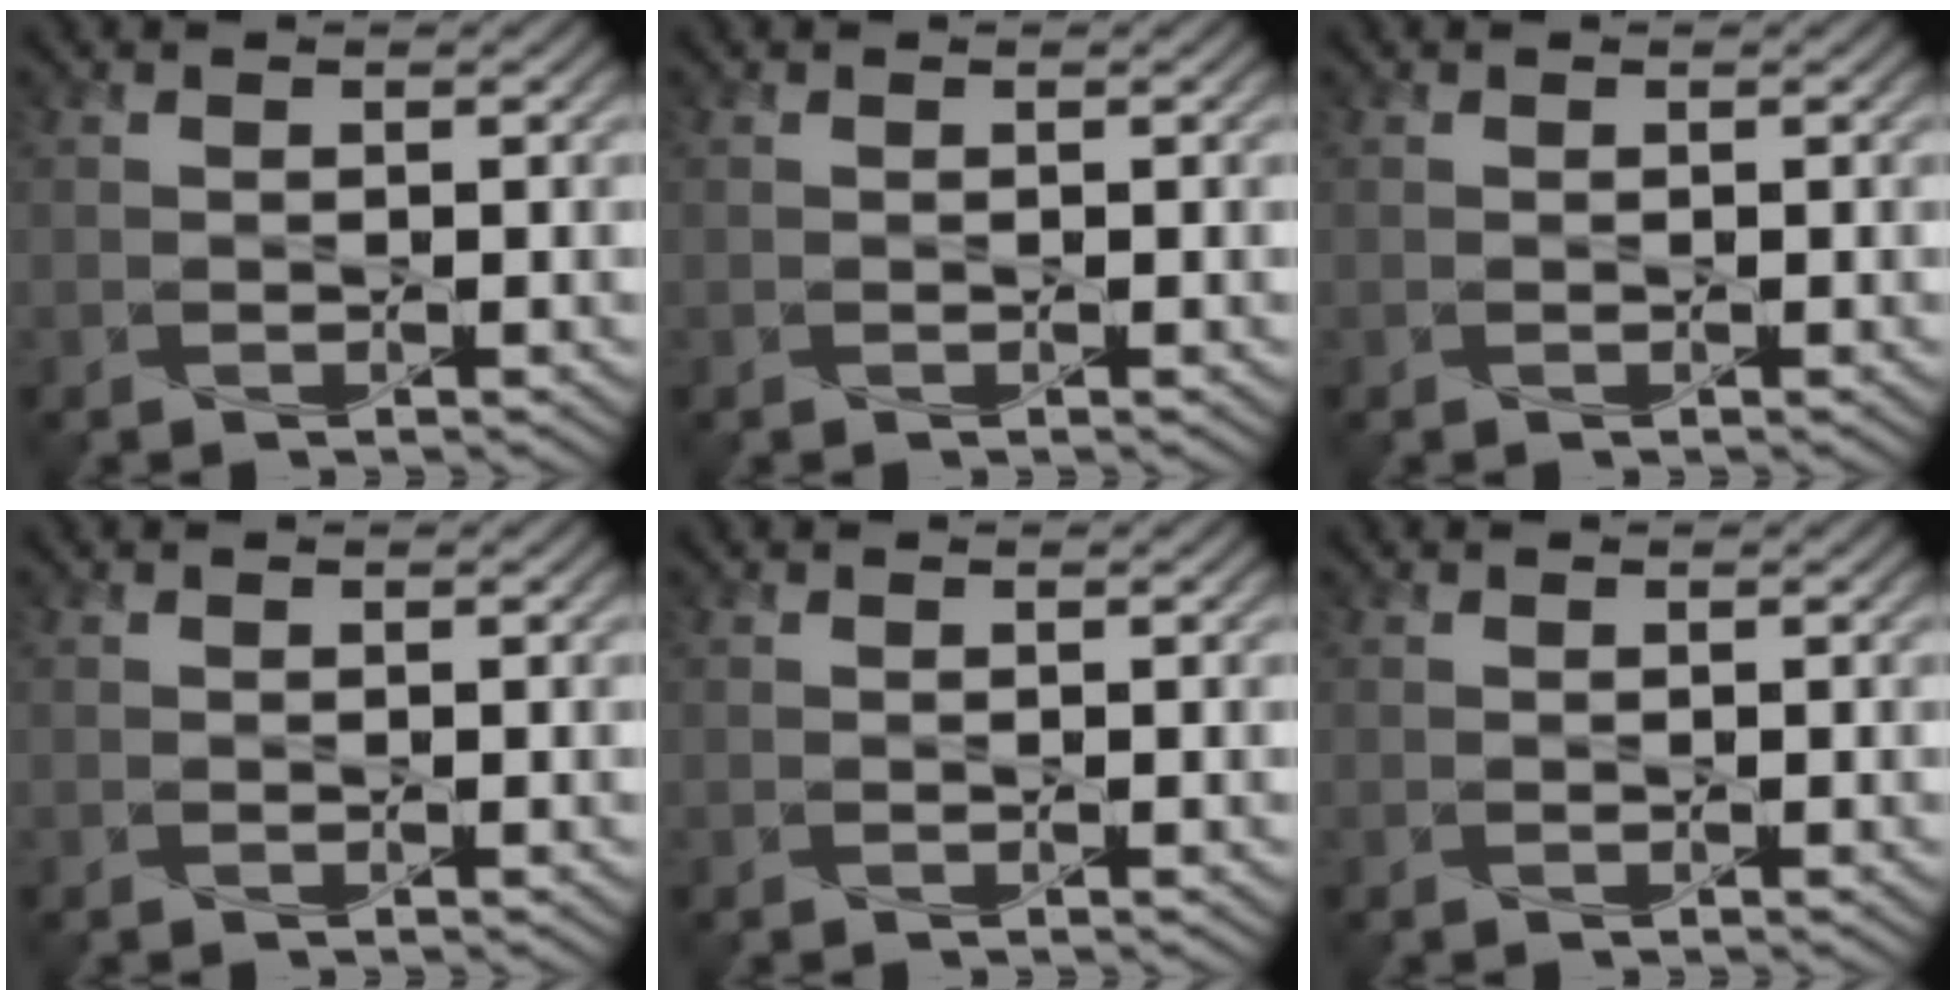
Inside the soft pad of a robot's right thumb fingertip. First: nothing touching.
{"total": 0.0}
{"total": 0.0}
{"total": 0.0}
{"total": 0.0}
{"total": 0.0}